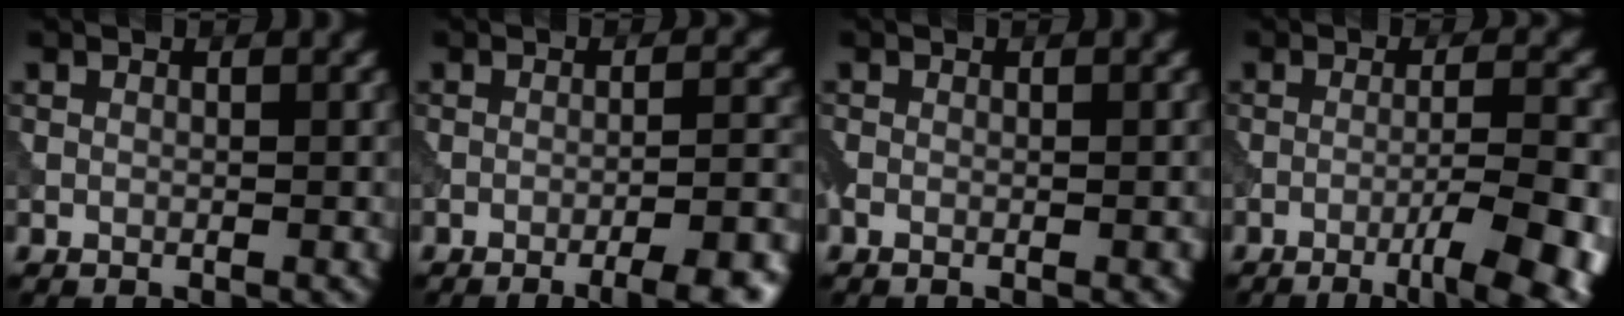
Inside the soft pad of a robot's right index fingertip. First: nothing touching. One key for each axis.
{"total": 7.5, "fx": -4.7, "fy": 2.1, "fz": 5.4, "tx": -0.054, "ty": 0.006, "tz": -0.051}
{"total": 1.3, "fx": -0.7, "fy": 0.3, "fz": 1.0, "tx": -0.018, "ty": -0.002, "tz": -0.014}
{"total": 8.8, "fx": -4.3, "fy": 2.2, "fz": 7.3, "tx": -0.092, "ty": 0.003, "tz": -0.050}